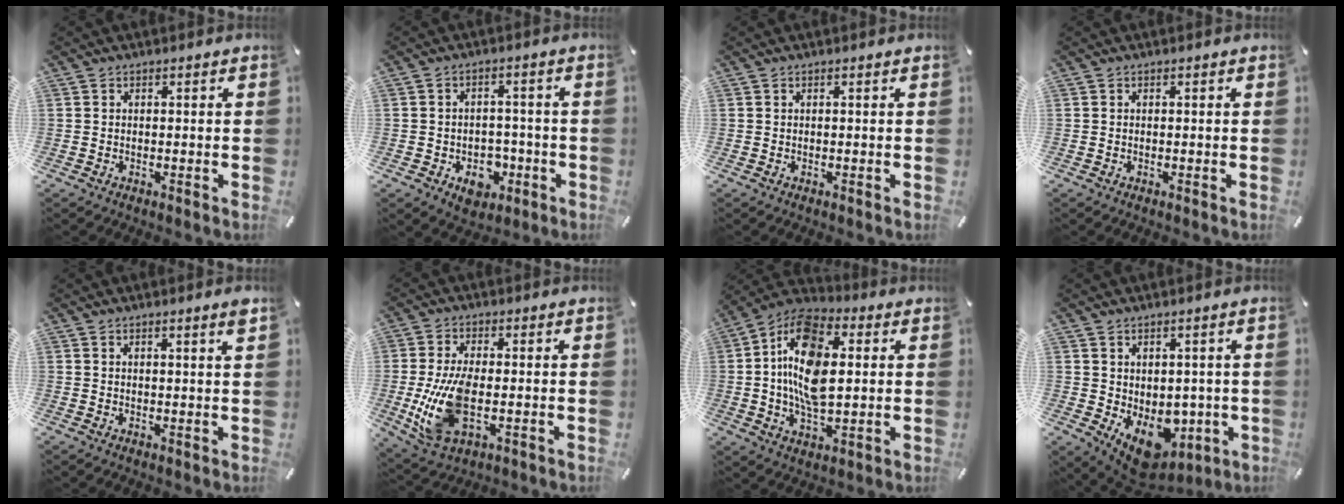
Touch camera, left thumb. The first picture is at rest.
{"total": 7.1, "force": [-2.7, 5.6, 3.4], "torque": [-0.042, 0.019, -0.045]}
{"total": 0.0}
{"total": 0.0}
{"total": 2.0, "force": [1.4, 0.0, 1.4], "torque": [-0.029, 0.000, 0.025]}
{"total": 12.6, "force": [-1.5, 6.6, 10.7], "torque": [-0.221, -0.014, -0.020]}
{"total": 15.5, "force": [1.8, 9.2, 12.4], "torque": [-0.265, 0.000, 0.025]}
{"total": 8.0, "force": [-2.0, 6.3, 4.6], "torque": [-0.045, -0.006, -0.029]}